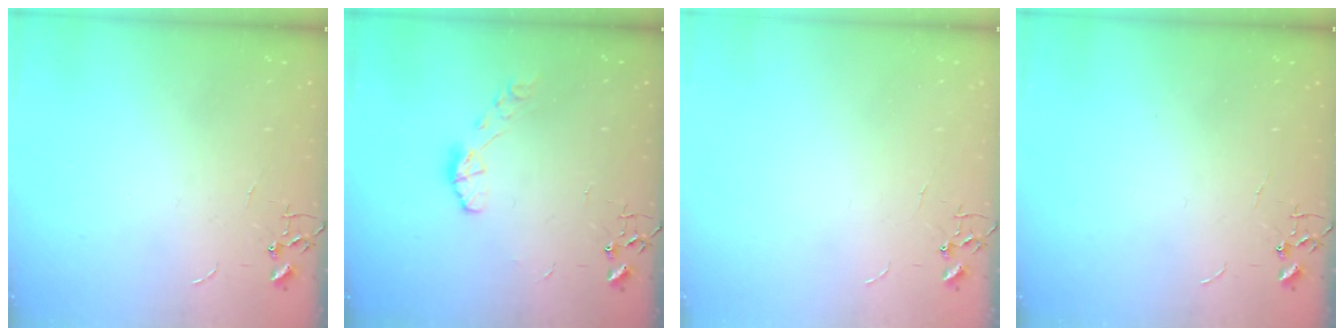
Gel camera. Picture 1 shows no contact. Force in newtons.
{"total": 5.8, "press": 5.8, "slide": 0.1}
{"total": 0.0}
{"total": 0.0}